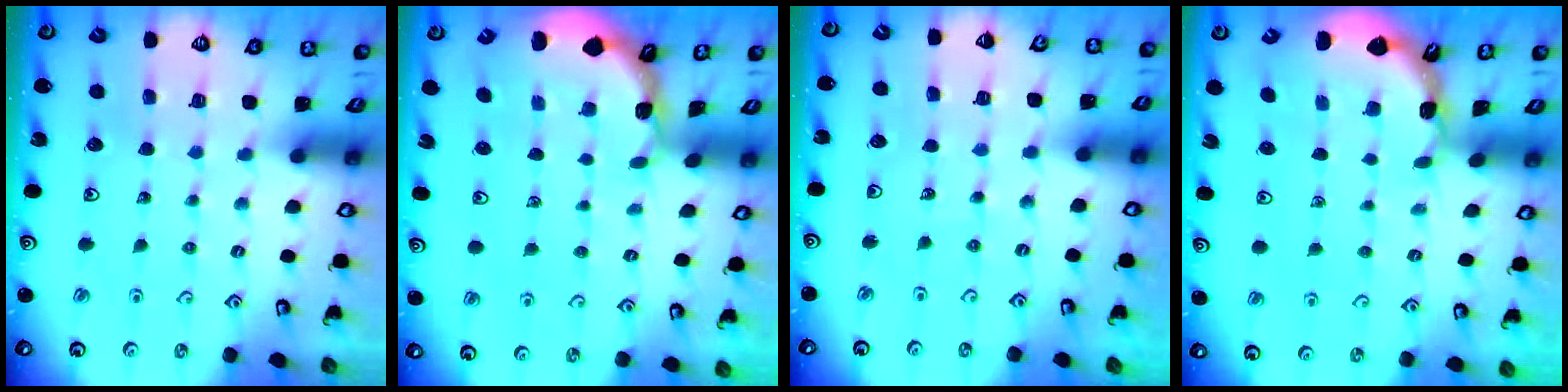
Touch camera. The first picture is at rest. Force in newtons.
{"total": 1.5, "press": 1.5, "slide": 0.1}
{"total": 2.6, "press": 2.6, "slide": 0.3}
{"total": 1.7, "press": 1.7, "slide": 0.1}